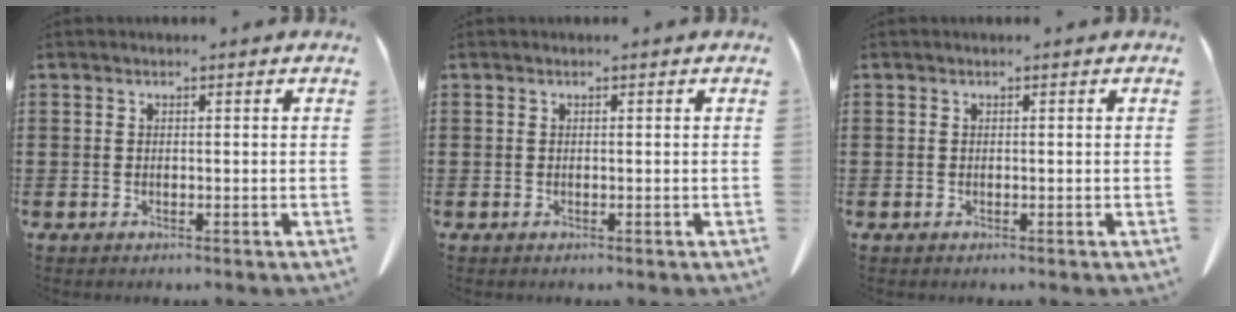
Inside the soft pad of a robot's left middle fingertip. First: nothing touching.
{"total": 0.0}
{"total": 0.0}